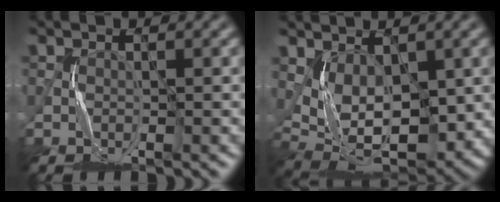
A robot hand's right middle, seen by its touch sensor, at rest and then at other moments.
{"total": 6.4, "force": [1.2, 3.4, 5.2], "torque": [-0.102, -0.010, 0.029]}